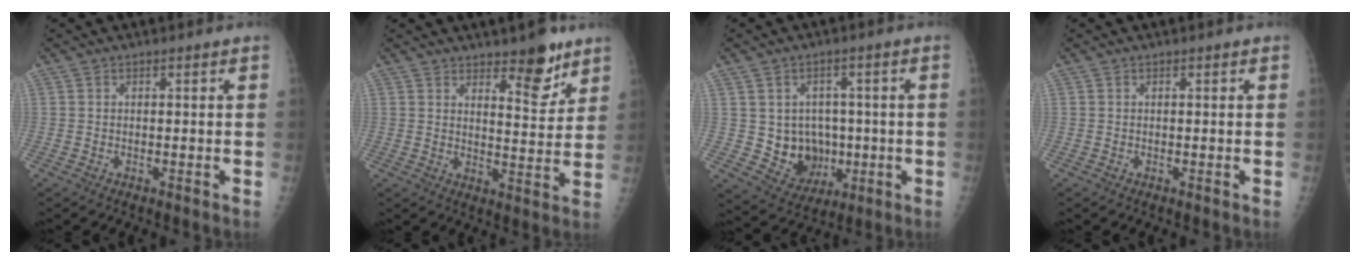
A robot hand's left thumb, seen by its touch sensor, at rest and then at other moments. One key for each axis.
{"total": 8.1, "fx": 5.7, "fy": 3.1, "fz": 4.8, "tx": -0.041, "ty": -0.043, "tz": 0.083}
{"total": 9.2, "fx": -0.4, "fy": 8.1, "fz": 4.3, "tx": -0.022, "ty": -0.001, "tz": 0.013}
{"total": 0.0}